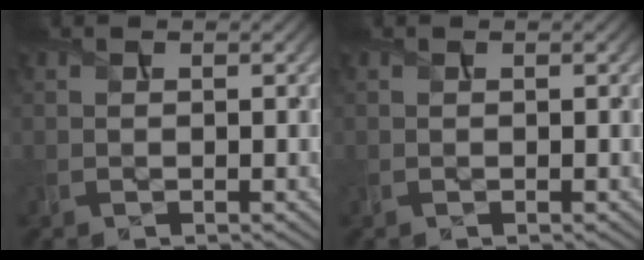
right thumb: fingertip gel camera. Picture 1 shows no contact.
{"total": 0.0}